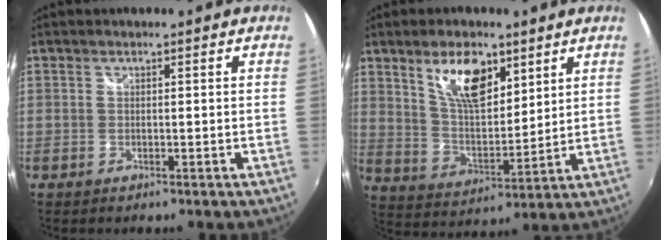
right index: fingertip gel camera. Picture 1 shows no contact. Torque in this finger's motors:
{"motor_torque": [0.44, 0.34, 0.34, 0.12]}